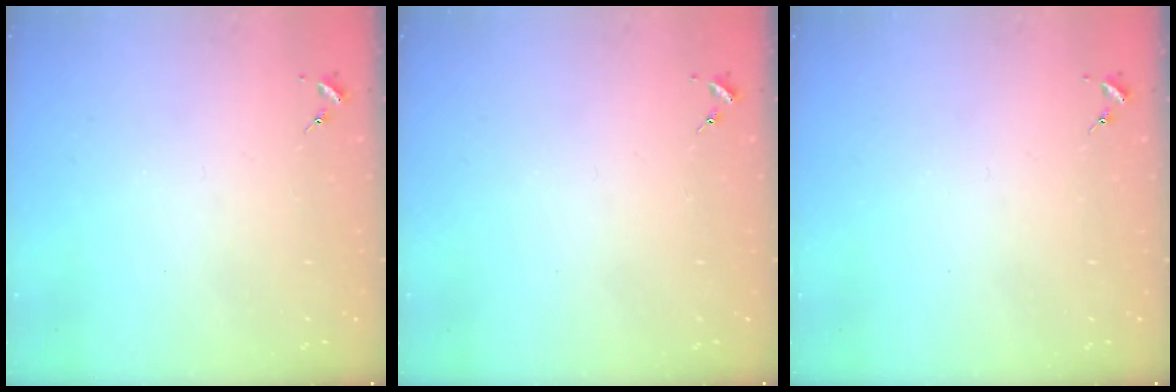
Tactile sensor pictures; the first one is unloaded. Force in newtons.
{"total": 0.0}
{"total": 0.0}